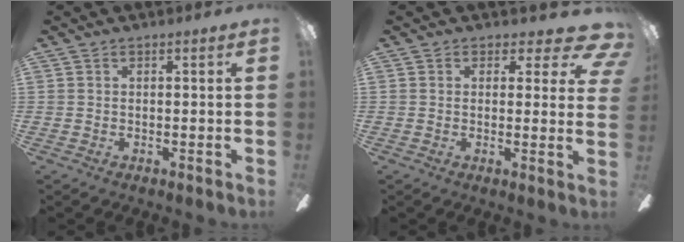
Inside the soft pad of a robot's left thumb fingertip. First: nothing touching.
{"total": 5.5, "force": [3.0, 2.9, 3.6], "torque": [-0.029, -0.023, 0.052]}